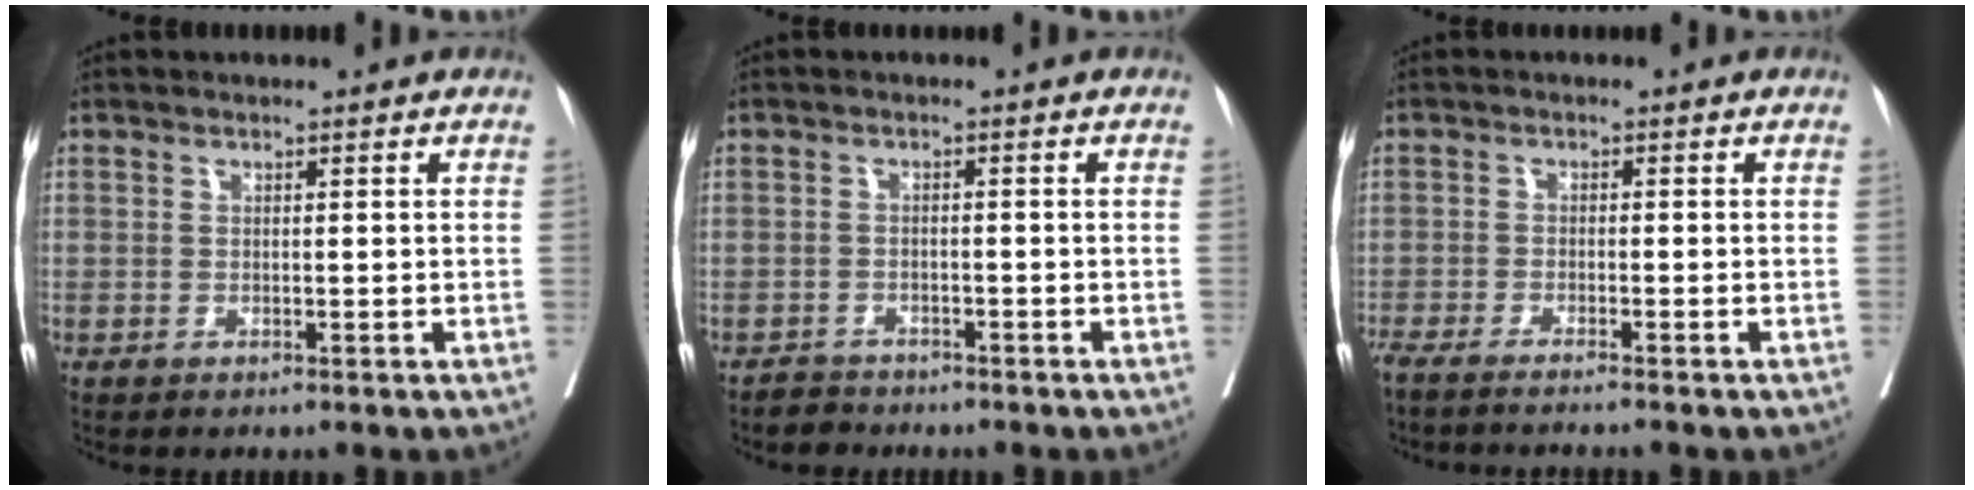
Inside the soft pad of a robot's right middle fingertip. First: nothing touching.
{"total": 2.5, "force": [-2.3, 1.1, -0.2], "torque": [-0.003, 0.000, -0.041]}
{"total": 5.7, "force": [-4.9, -0.4, 2.8], "torque": [-0.024, -0.007, -0.077]}